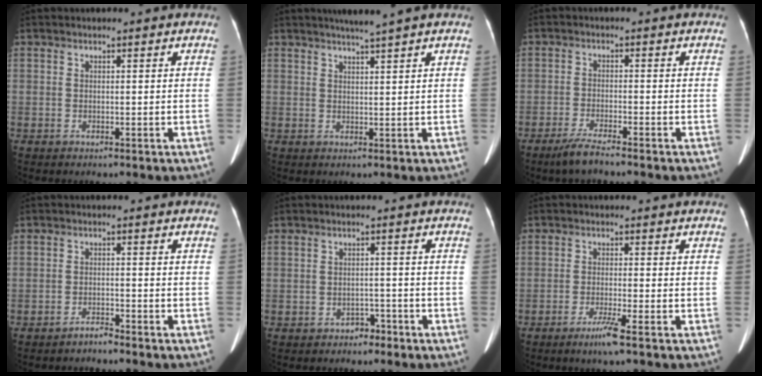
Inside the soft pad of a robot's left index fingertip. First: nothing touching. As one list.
[{"total": 3.8, "force": [3.0, -1.0, 2.0], "torque": [-0.028, 0.003, 0.049]}, {"total": 3.8, "force": [-3.2, 0.0, 2.1], "torque": [-0.053, -0.011, -0.064]}, {"total": 1.8, "force": [-1.8, -0.2, 0.2], "torque": [-0.004, -0.005, -0.029]}, {"total": 2.1, "force": [-1.7, 1.2, 0.4], "torque": [-0.010, 0.004, -0.023]}, {"total": 3.4, "force": [-2.2, -0.6, 2.5], "torque": [-0.054, -0.010, -0.043]}]